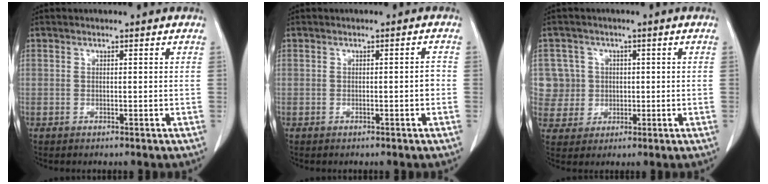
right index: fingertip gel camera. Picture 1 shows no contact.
{"total": 1.4, "force": [-0.5, 0.1, 1.3], "torque": [-0.013, 0.002, -0.008]}
{"total": 6.6, "force": [0.8, 6.6, -0.2], "torque": [0.008, 0.023, 0.024]}